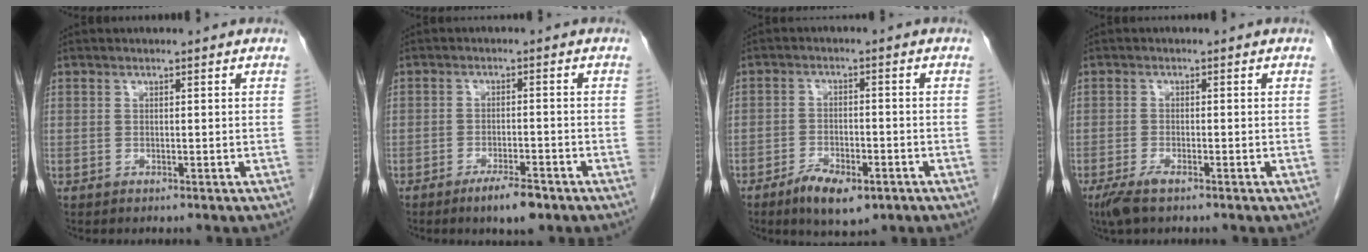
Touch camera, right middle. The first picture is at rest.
{"total": 4.7, "force": [-3.2, 0.9, 3.3], "torque": [-0.059, -0.005, -0.050]}
{"total": 6.8, "force": [-4.2, 2.6, 4.7], "torque": [-0.083, -0.007, -0.062]}
{"total": 5.7, "force": [-3.2, 3.0, 3.6], "torque": [-0.069, -0.007, -0.049]}